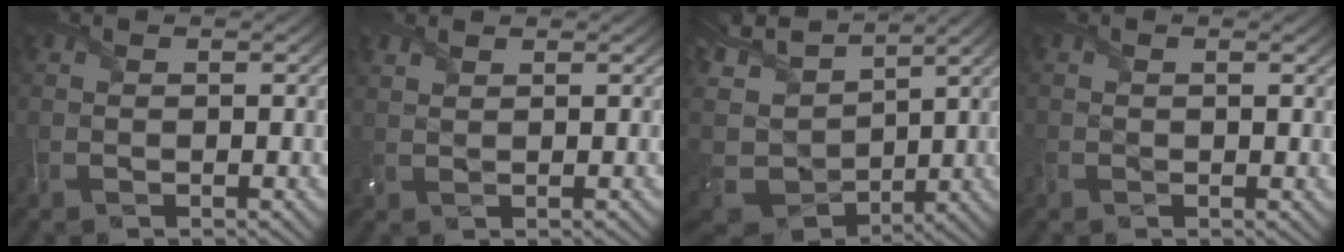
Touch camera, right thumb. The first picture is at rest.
{"total": 1.2, "force": [1.0, -0.1, 0.7], "torque": [-0.021, 0.003, 0.020]}
{"total": 11.9, "force": [4.5, 7.6, 8.0], "torque": [-0.236, 0.012, 0.095]}
{"total": 0.6, "force": [0.1, 0.4, 0.4], "torque": [-0.008, -0.004, 0.006]}